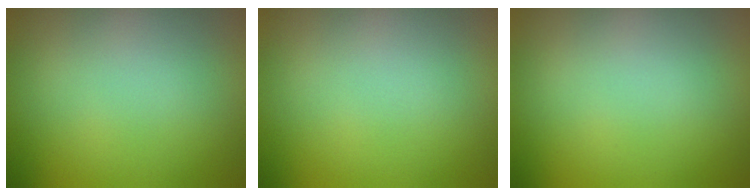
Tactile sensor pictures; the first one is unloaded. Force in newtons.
{"total": 0.0}
{"total": 0.0}